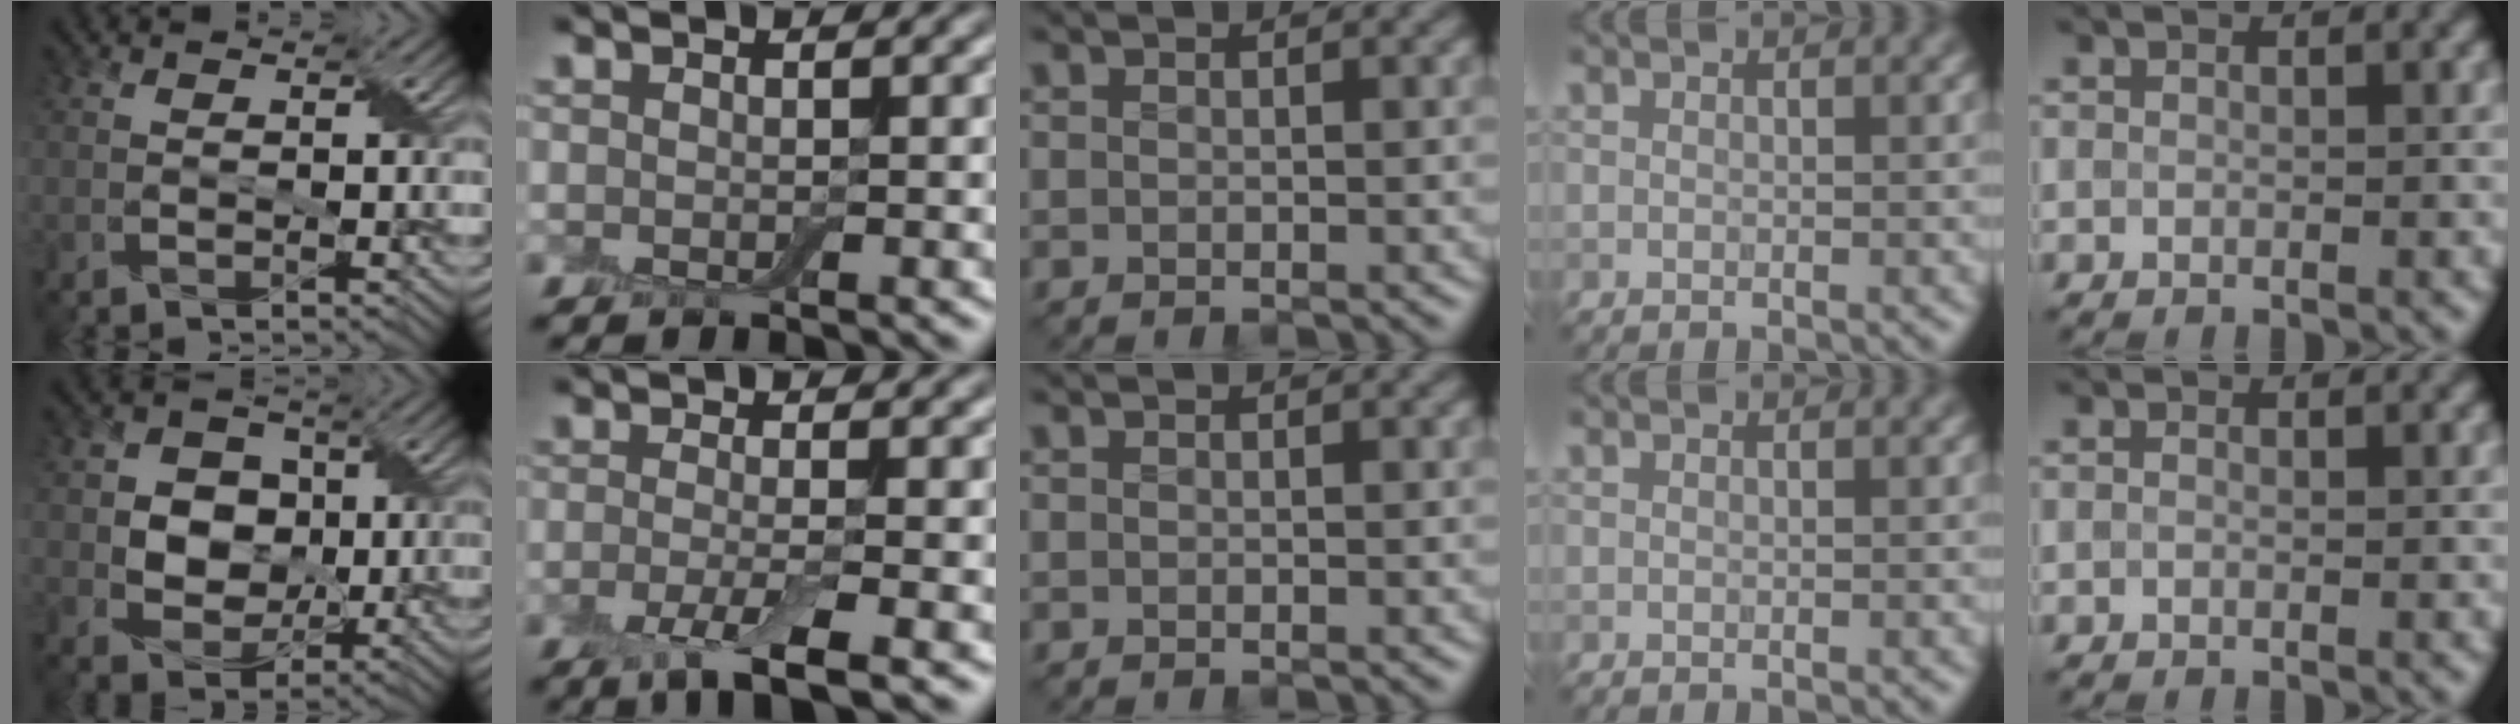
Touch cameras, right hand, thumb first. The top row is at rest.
{"thumb": {"total": 7.2, "force": [0.4, 6.3, 3.6], "torque": [-0.085, 0.005, -0.003]}, "index": {"total": 4.2, "force": [-1.7, 0.9, 3.7], "torque": [-0.070, -0.009, -0.038]}}